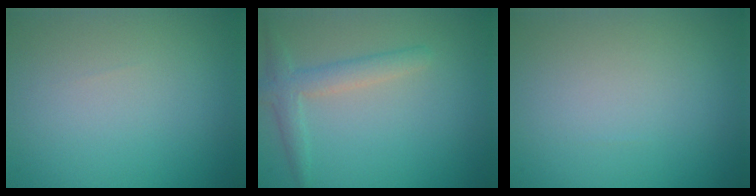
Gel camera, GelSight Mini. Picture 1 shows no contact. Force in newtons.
{"total": 2.6, "press": 2.6, "slide": 0.1}
{"total": 0.0}